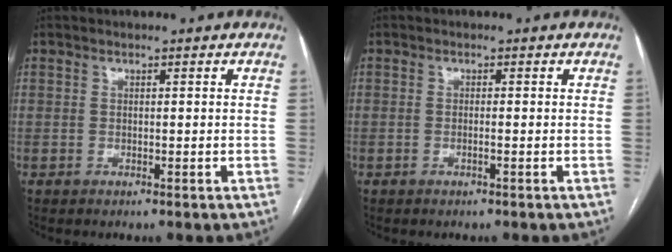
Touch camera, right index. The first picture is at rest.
{"total": 0.8, "force": [-0.3, -0.1, 0.7], "torque": [-0.013, 0.001, -0.004]}